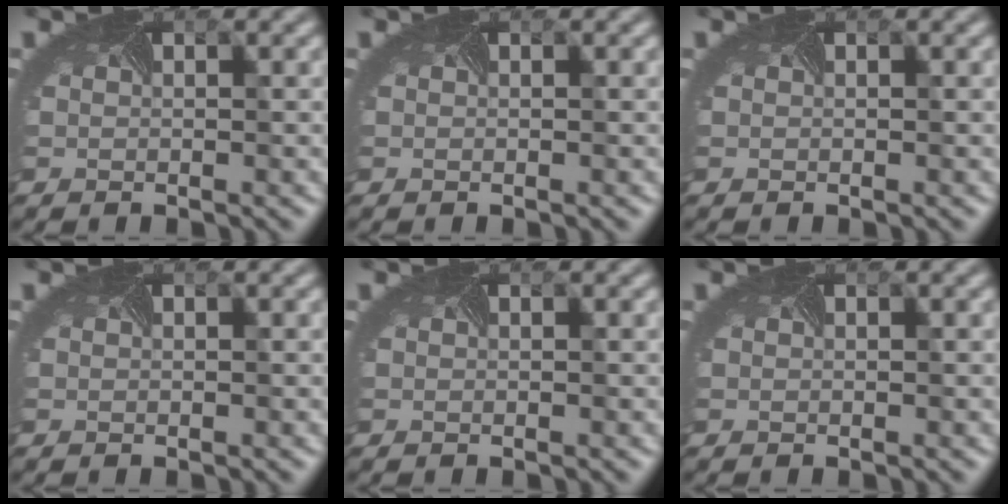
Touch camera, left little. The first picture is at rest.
{"total": 0.0}
{"total": 0.0}
{"total": 0.0}
{"total": 0.0}
{"total": 0.0}